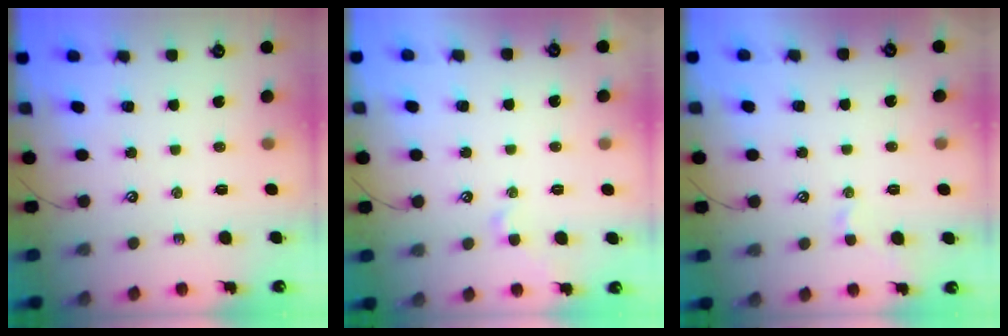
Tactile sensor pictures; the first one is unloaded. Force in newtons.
{"total": 0.6, "press": 0.0, "slide": 0.6}
{"total": 0.8, "press": 0.7, "slide": 0.5}